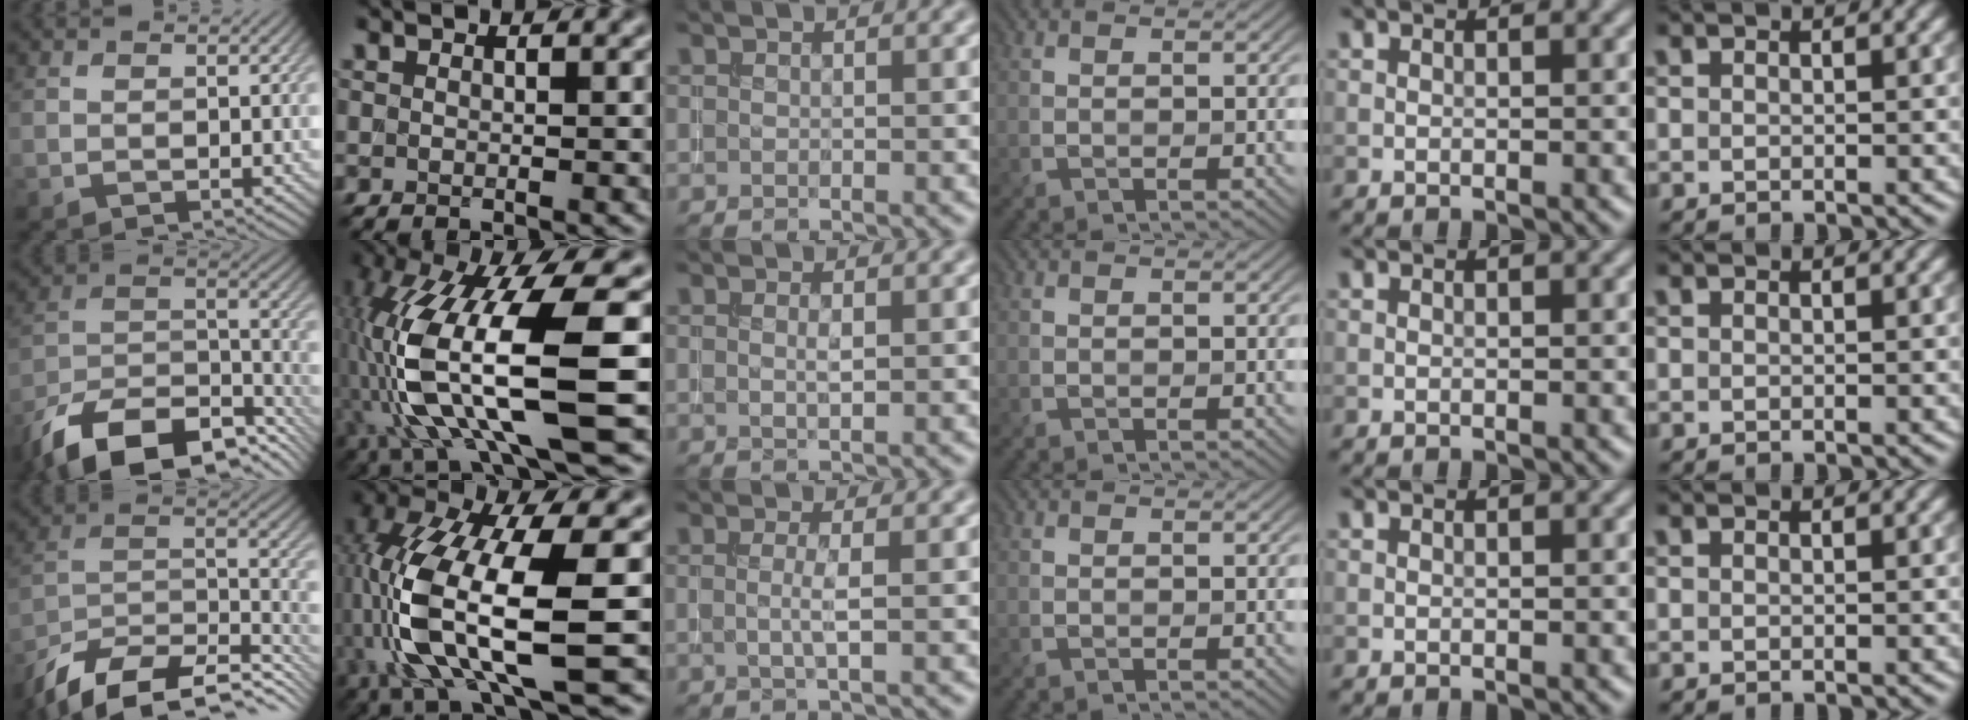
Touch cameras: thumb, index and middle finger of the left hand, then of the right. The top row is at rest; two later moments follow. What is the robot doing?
{"motion": "insert", "object": "drawer"}